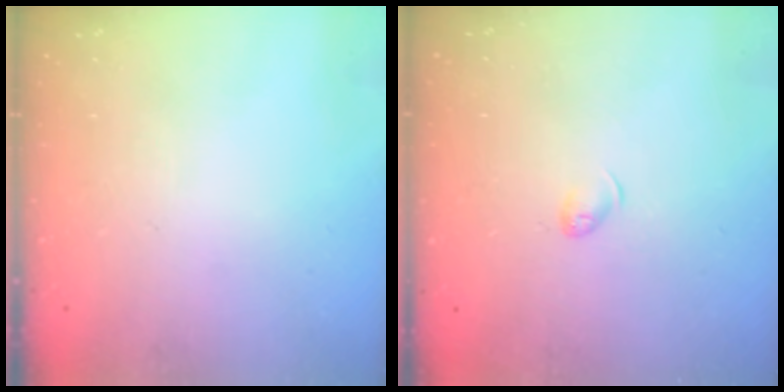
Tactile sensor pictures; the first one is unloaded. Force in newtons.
{"total": 3.7, "press": 3.6, "slide": 0.7}